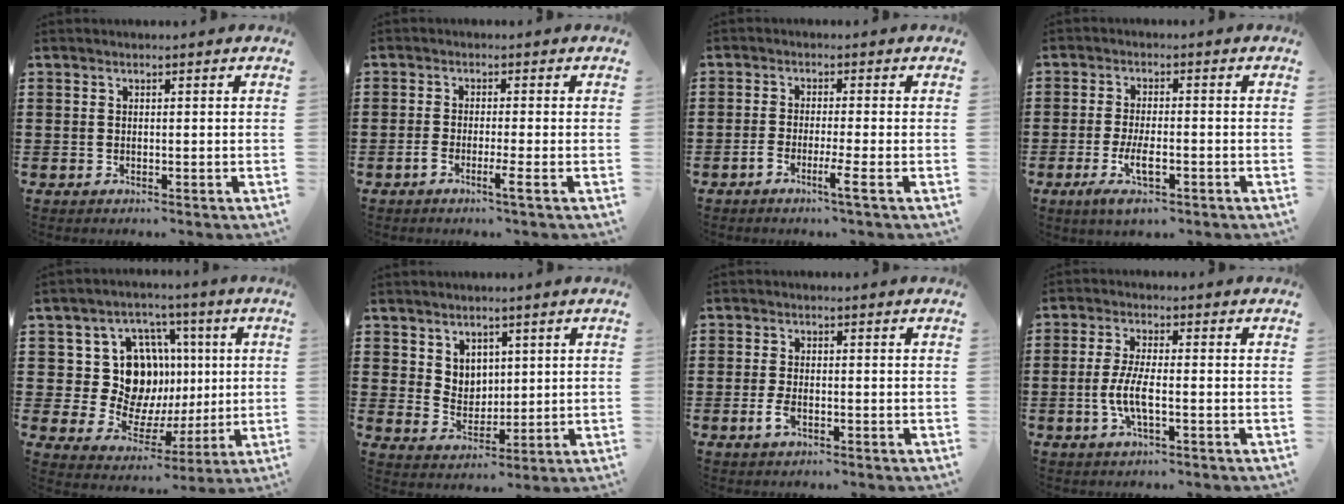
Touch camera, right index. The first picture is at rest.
{"total": 2.5, "force": [-1.4, 0.1, 2.1], "torque": [-0.043, -0.005, -0.028]}
{"total": 3.1, "force": [-1.8, -0.1, 2.6], "torque": [-0.050, -0.006, -0.035]}
{"total": 5.8, "force": [-2.4, 1.8, 4.9], "torque": [-0.107, -0.009, -0.046]}
{"total": 12.9, "force": [2.5, 11.4, 5.6], "torque": [-0.107, -0.011, 0.060]}
{"total": 4.7, "force": [3.0, 3.5, 0.4], "torque": [-0.019, 0.003, 0.055]}
{"total": 2.3, "force": [-0.8, 1.0, 1.8], "torque": [-0.051, -0.004, -0.020]}
{"total": 5.4, "force": [-1.6, 1.3, 5.0], "torque": [-0.114, -0.007, -0.037]}